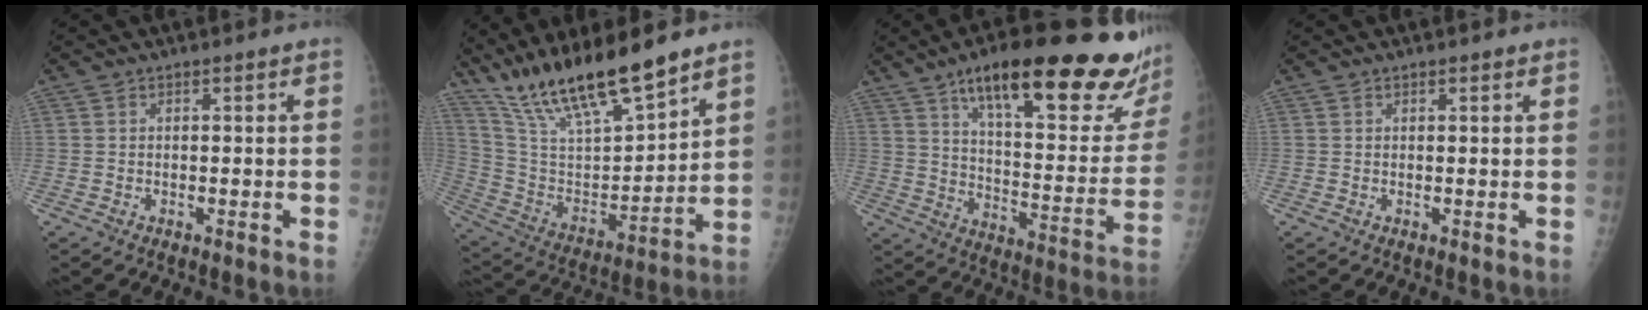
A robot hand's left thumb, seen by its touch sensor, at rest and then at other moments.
{"total": 20.2, "force": [16.0, 4.0, 11.7], "torque": [-0.189, -0.071, 0.304]}
{"total": 31.1, "force": [19.8, 7.9, 22.7], "torque": [-0.282, -0.056, 0.288]}
{"total": 0.6, "force": [0.5, 0.3, 0.2], "torque": [-0.003, -0.003, 0.006]}